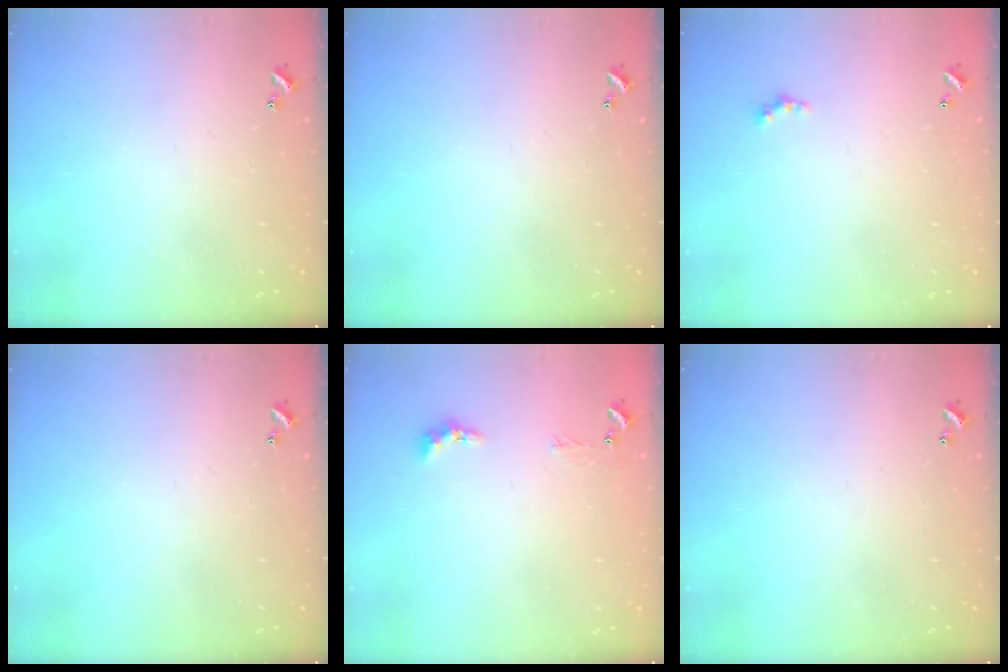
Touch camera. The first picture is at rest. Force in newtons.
{"total": 0.0}
{"total": 1.7, "press": 1.6, "slide": 0.5}
{"total": 0.0}
{"total": 1.3, "press": 1.1, "slide": 0.5}
{"total": 0.0}